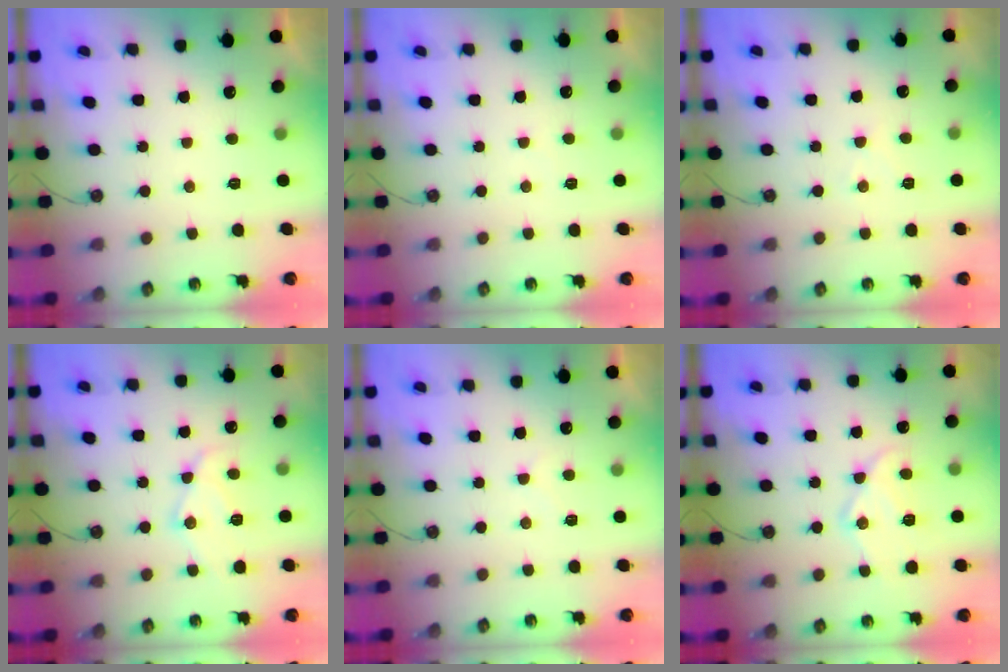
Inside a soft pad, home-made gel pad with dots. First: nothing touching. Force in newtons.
{"total": 2.4, "press": 2.3, "slide": 0.5}
{"total": 3.1, "press": 3.0, "slide": 0.6}
{"total": 12.4, "press": 12.3, "slide": 1.0}
{"total": 5.2, "press": 5.1, "slide": 0.7}
{"total": 15.6, "press": 15.5, "slide": 1.3}